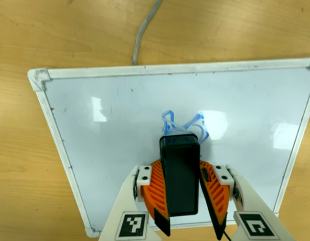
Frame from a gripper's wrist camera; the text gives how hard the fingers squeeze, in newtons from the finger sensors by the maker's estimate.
{"total": 12.8, "left": 14.3, "right": 11.4}